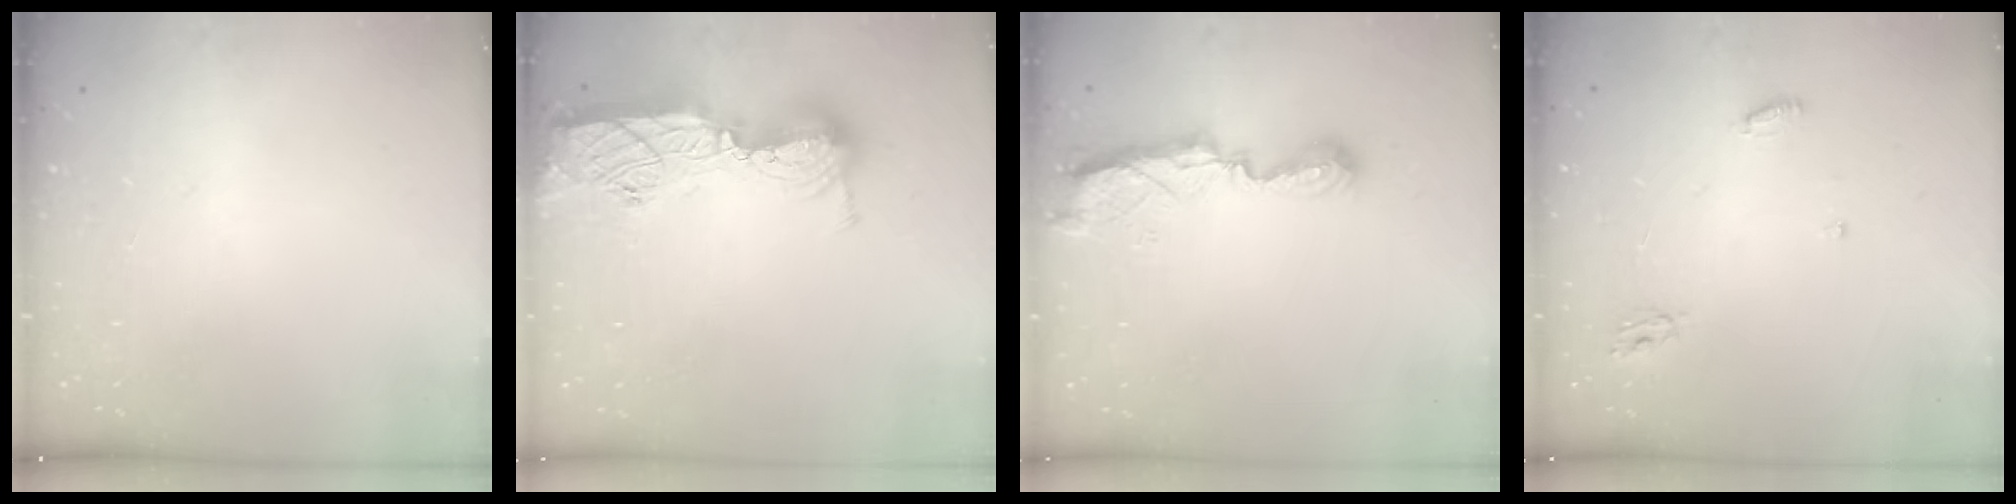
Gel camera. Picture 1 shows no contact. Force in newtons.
{"total": 14.9, "press": 14.9, "slide": 0.9}
{"total": 8.8, "press": 8.7, "slide": 0.4}
{"total": 5.1, "press": 5.1, "slide": 0.4}